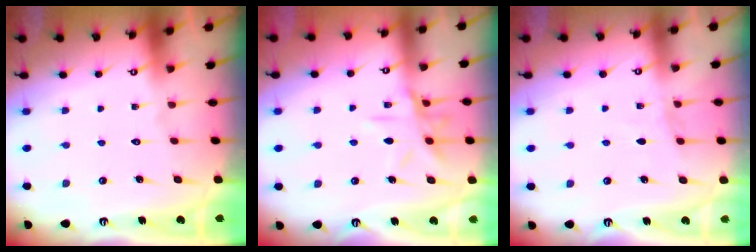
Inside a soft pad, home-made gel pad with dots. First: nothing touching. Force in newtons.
{"total": 10.8, "press": 10.8, "slide": 0.7}
{"total": 3.6, "press": 3.6, "slide": 0.4}